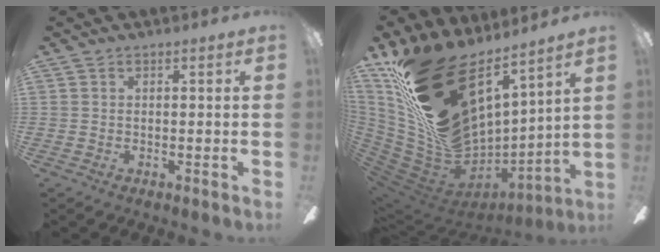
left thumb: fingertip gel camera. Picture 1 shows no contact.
{"total": 27.4, "force": [15.5, 14.4, 17.4], "torque": [-0.323, -0.115, 0.309]}